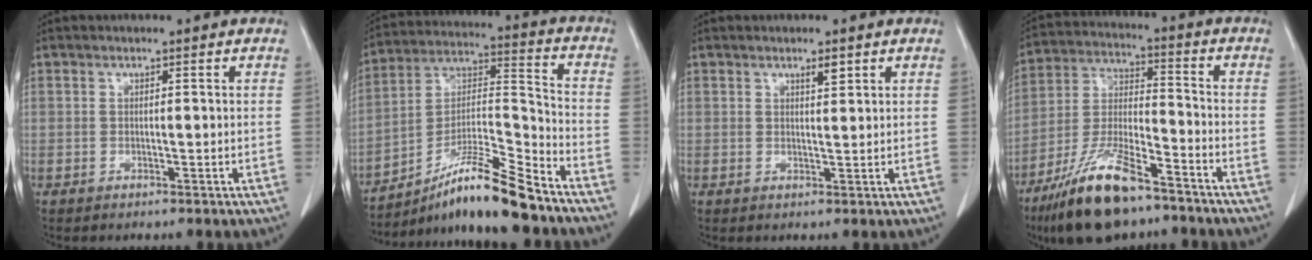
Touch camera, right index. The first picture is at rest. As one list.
[{"total": 15.0, "force": [-11.8, 0.3, 9.3], "torque": [-0.166, 0.008, -0.203]}, {"total": 1.6, "force": [1.1, 0.3, 1.1], "torque": [-0.020, -0.003, 0.018]}, {"total": 15.2, "force": [-10.7, 3.5, 10.2], "torque": [-0.210, -0.018, -0.196]}]